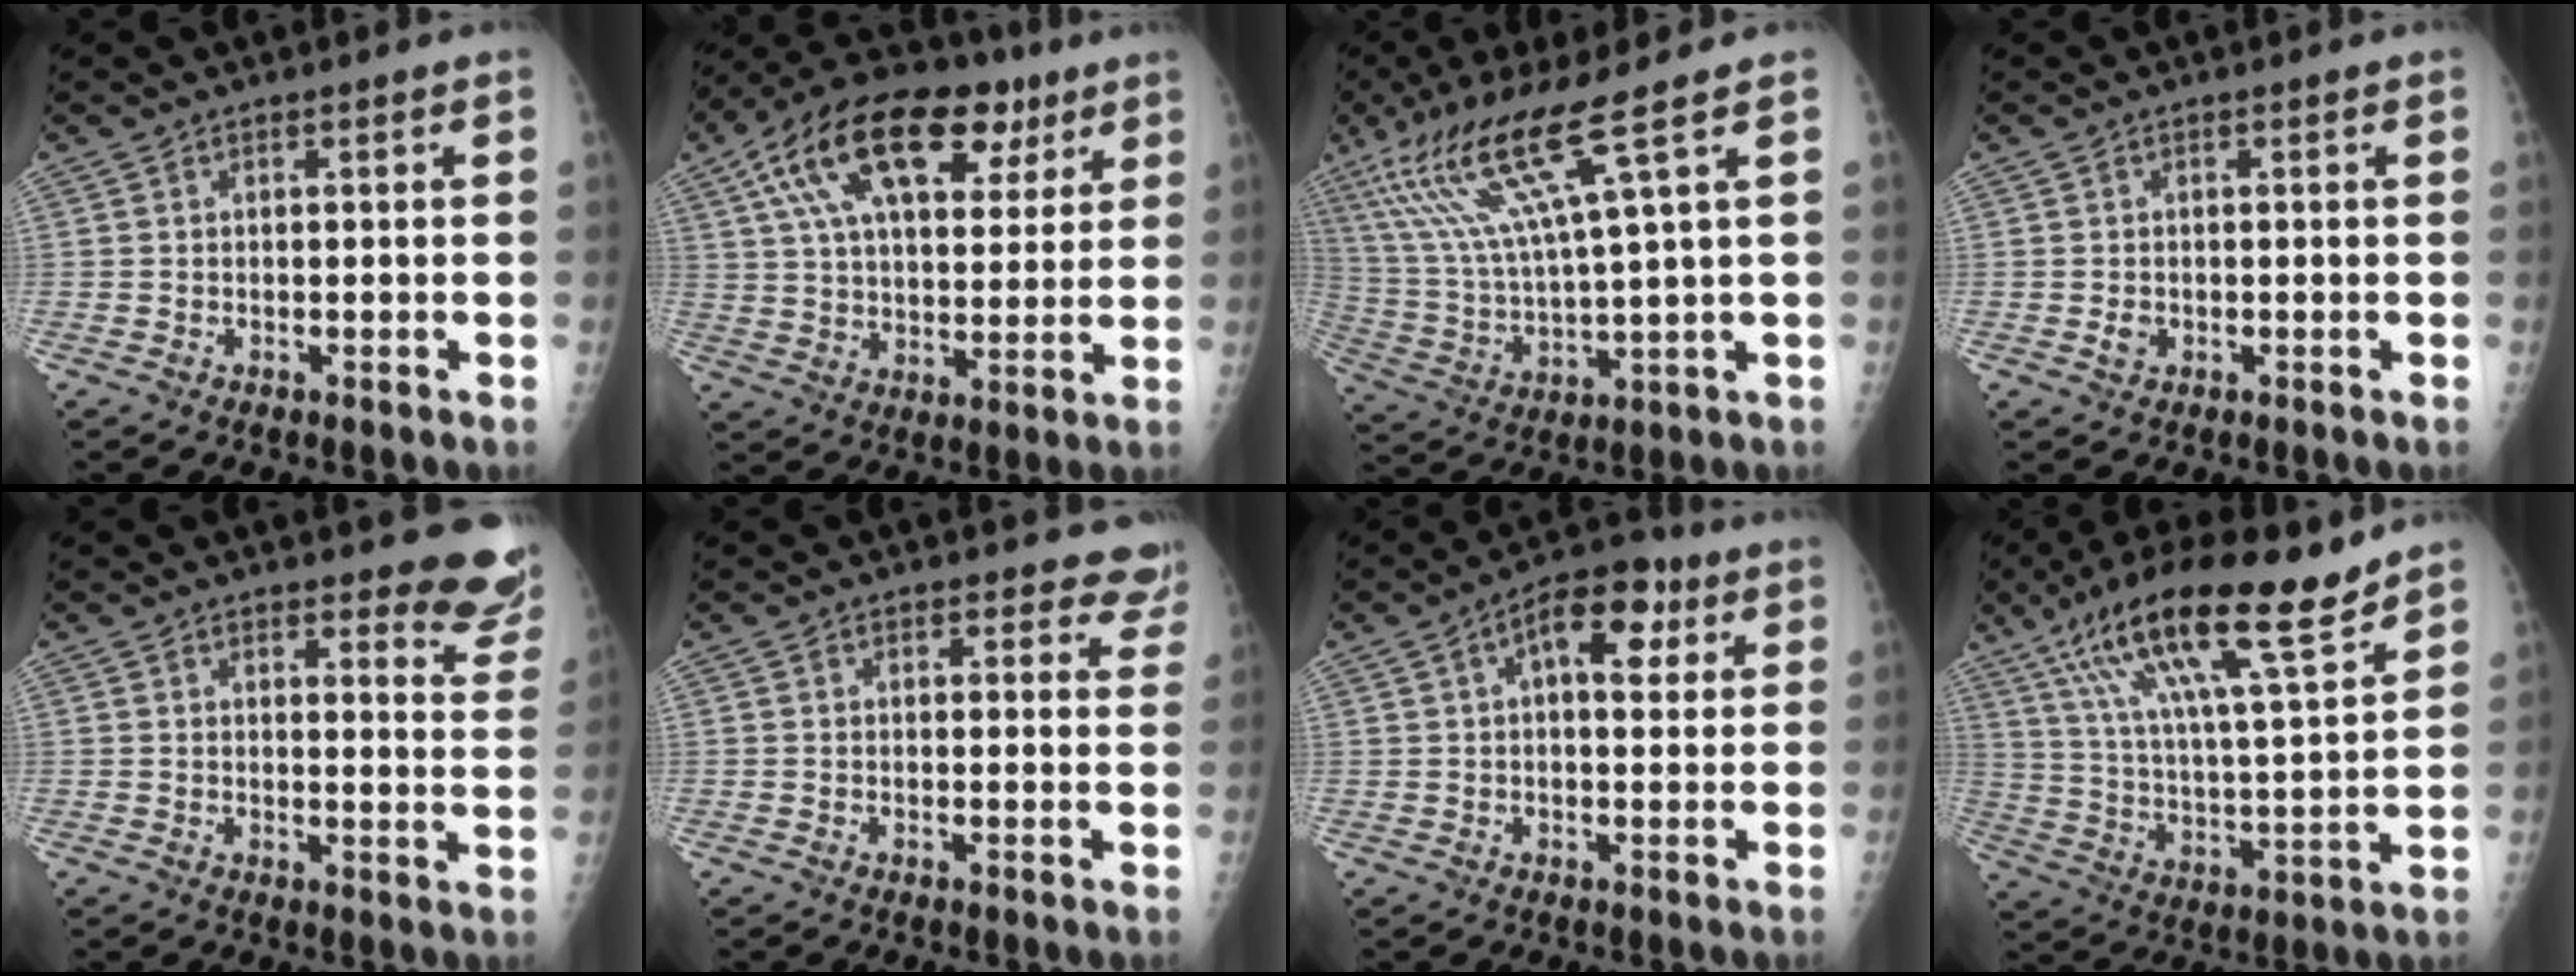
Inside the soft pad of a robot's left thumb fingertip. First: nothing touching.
{"total": 23.3, "force": [11.1, 12.2, 16.4], "torque": [-0.263, 0.011, 0.184]}
{"total": 16.1, "force": [8.5, 0.1, 13.7], "torque": [-0.284, -0.030, 0.164]}
{"total": 1.4, "force": [-0.2, 1.1, 0.7], "torque": [-0.009, 0.000, 0.001]}
{"total": 9.9, "force": [9.0, 2.6, 3.2], "torque": [0.002, -0.071, 0.081]}
{"total": 6.0, "force": [5.4, 2.6, 0.3], "torque": [0.049, -0.023, 0.033]}
{"total": 10.4, "force": [3.7, 5.4, 8.1], "torque": [-0.098, 0.013, 0.048]}
{"total": 20.7, "force": [13.9, 3.7, 14.9], "torque": [-0.249, -0.043, 0.244]}